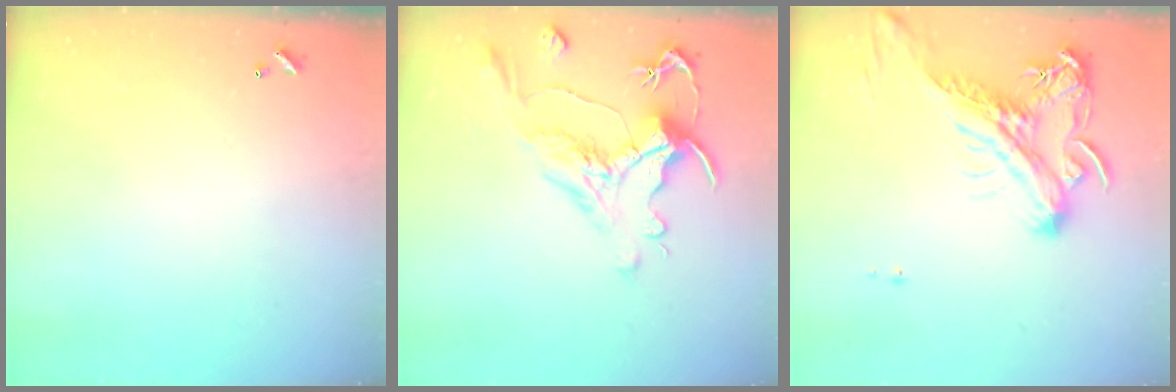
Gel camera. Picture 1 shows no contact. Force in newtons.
{"total": 1.7, "press": 0.9, "slide": 1.4}
{"total": 4.2, "press": 3.8, "slide": 1.6}